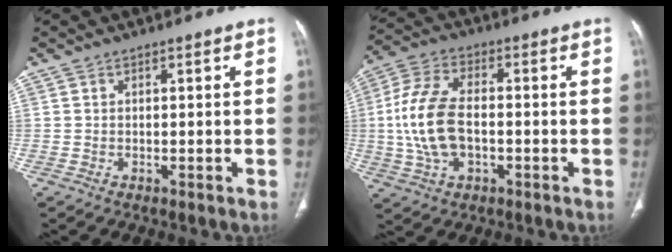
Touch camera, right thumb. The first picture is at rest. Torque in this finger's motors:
{"motor_torque": [-0.16, 1.24, 1.57, -0.12, 0.53]}